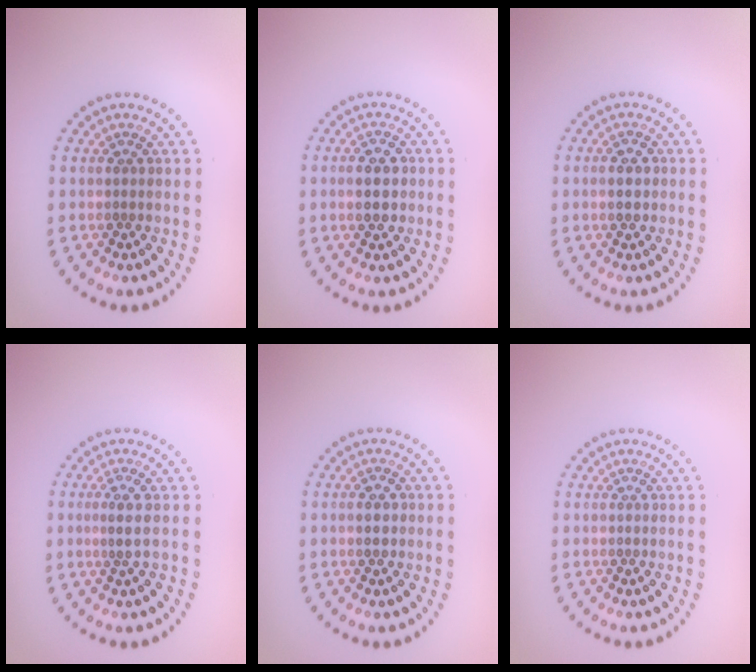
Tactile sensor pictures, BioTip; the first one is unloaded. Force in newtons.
{"total": 2.6, "press": 2.6, "slide": 0.0}
{"total": 1.6, "press": 1.6, "slide": 0.0}
{"total": 1.6, "press": 1.3, "slide": 0.9}
{"total": 1.4, "press": 1.4, "slide": 0.0}
{"total": 0.0}